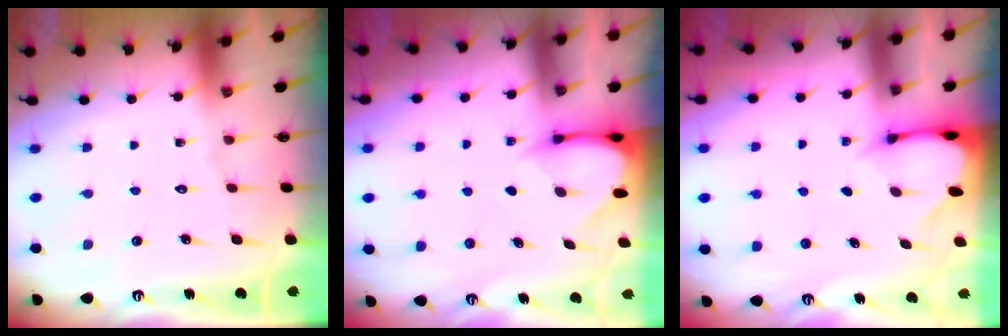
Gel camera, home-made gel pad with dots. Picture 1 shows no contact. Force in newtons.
{"total": 3.4, "press": 3.4, "slide": 0.3}
{"total": 2.4, "press": 2.4, "slide": 0.1}